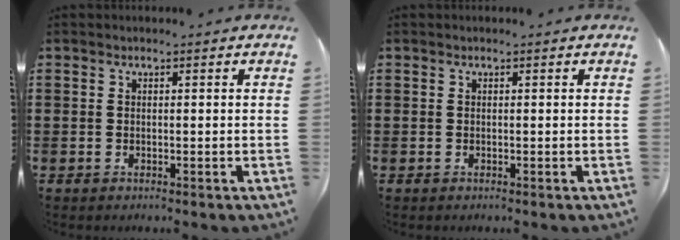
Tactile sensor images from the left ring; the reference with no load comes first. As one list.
[{"total": 0.0}]